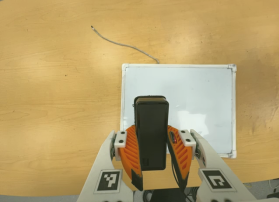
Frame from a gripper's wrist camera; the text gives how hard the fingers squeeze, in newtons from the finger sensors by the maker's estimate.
{"total": 5.5, "left": 4.8, "right": 6.1}